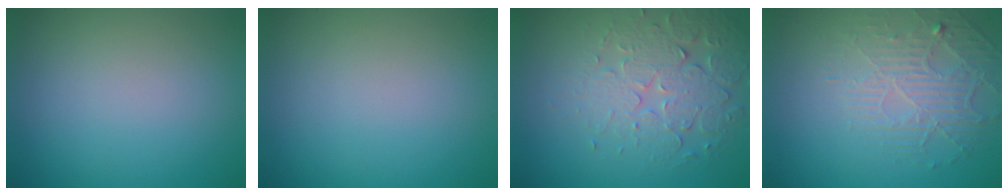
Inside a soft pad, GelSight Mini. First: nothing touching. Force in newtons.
{"total": 0.0}
{"total": 4.5, "press": 4.1, "slide": 1.9}
{"total": 2.6, "press": 2.0, "slide": 1.7}